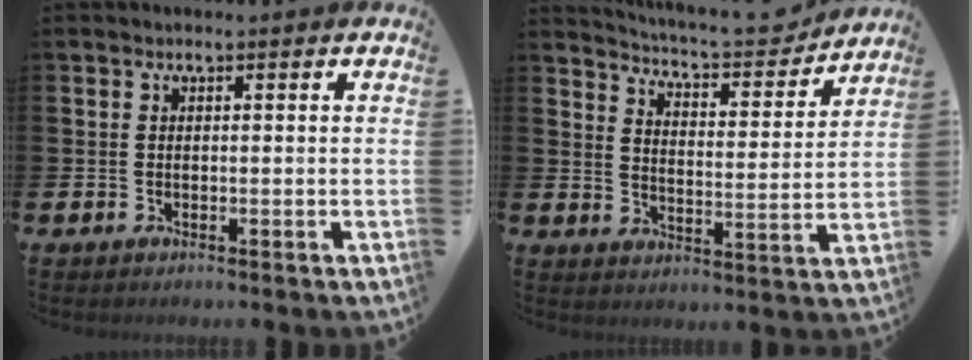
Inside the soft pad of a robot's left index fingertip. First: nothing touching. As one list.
[{"total": 6.6, "force": [6.4, 0.6, 1.4], "torque": [-0.046, -0.051, 0.105]}]